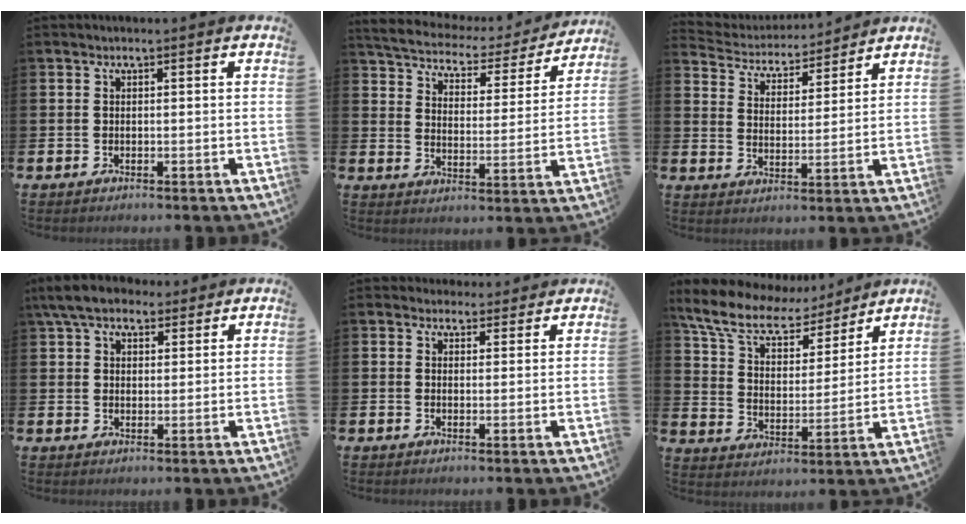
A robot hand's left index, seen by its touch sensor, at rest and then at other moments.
{"total": 4.8, "force": [4.4, 1.4, 1.0], "torque": [-0.051, -0.034, 0.070]}
{"total": 4.4, "force": [4.2, 1.2, -0.1], "torque": [-0.030, -0.034, 0.071]}
{"total": 6.6, "force": [5.6, 2.7, 2.2], "torque": [-0.053, -0.009, 0.102]}
{"total": 2.8, "force": [2.6, 1.2, -0.1], "torque": [0.003, -0.007, 0.046]}
{"total": 9.5, "force": [8.1, 3.6, 3.4], "torque": [-0.102, -0.049, 0.142]}